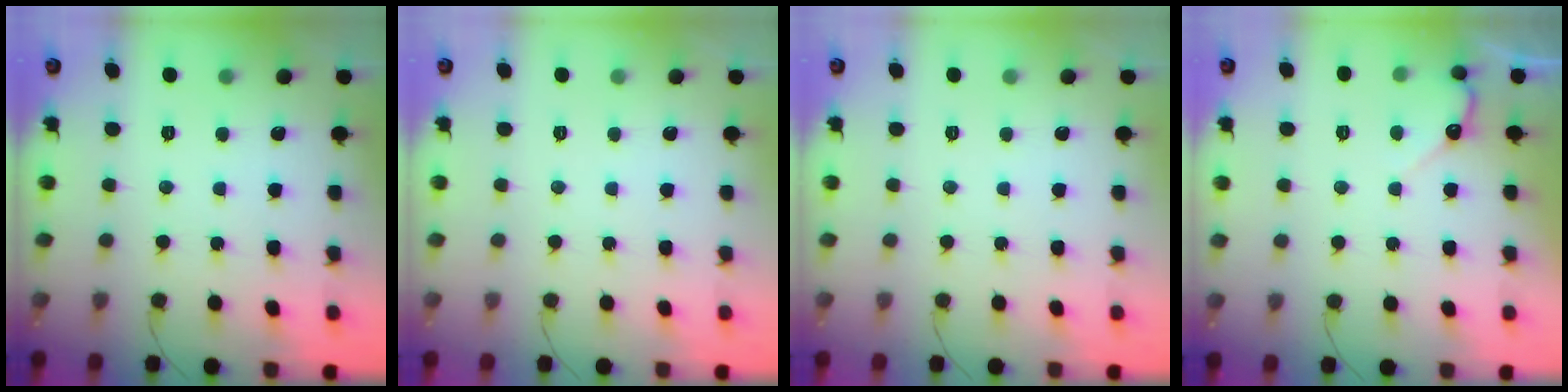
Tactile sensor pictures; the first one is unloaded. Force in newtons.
{"total": 0.0}
{"total": 0.0}
{"total": 4.5, "press": 4.4, "slide": 0.4}